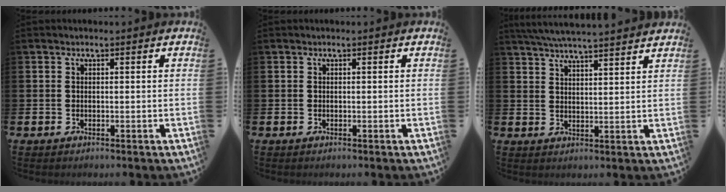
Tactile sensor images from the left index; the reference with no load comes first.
{"total": 0.0}
{"total": 5.6, "force": [5.5, -0.2, 1.2], "torque": [-0.038, -0.024, 0.098]}